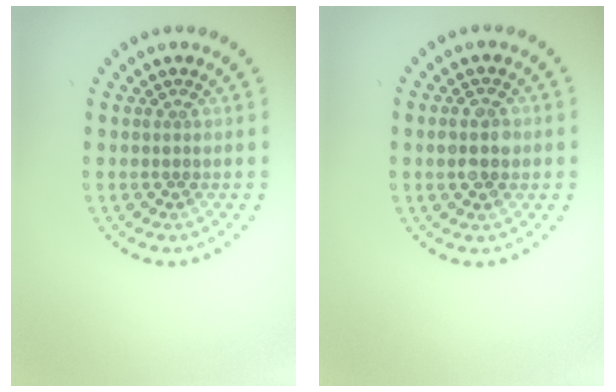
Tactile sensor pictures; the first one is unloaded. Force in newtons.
{"total": 2.8, "press": 2.8, "slide": 0.3}